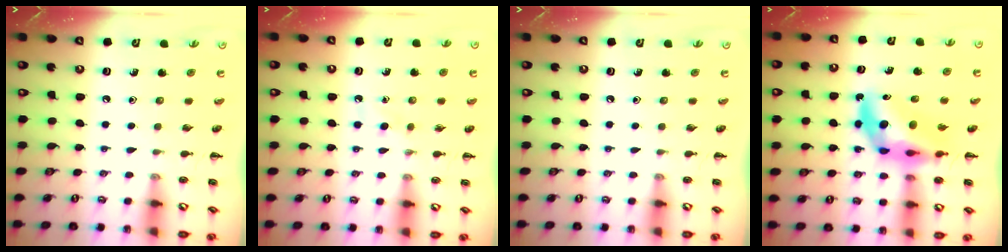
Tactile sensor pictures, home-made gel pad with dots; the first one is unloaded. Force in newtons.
{"total": 2.7, "press": 2.5, "slide": 1.0}
{"total": 0.0}
{"total": 10.7, "press": 10.2, "slide": 3.4}